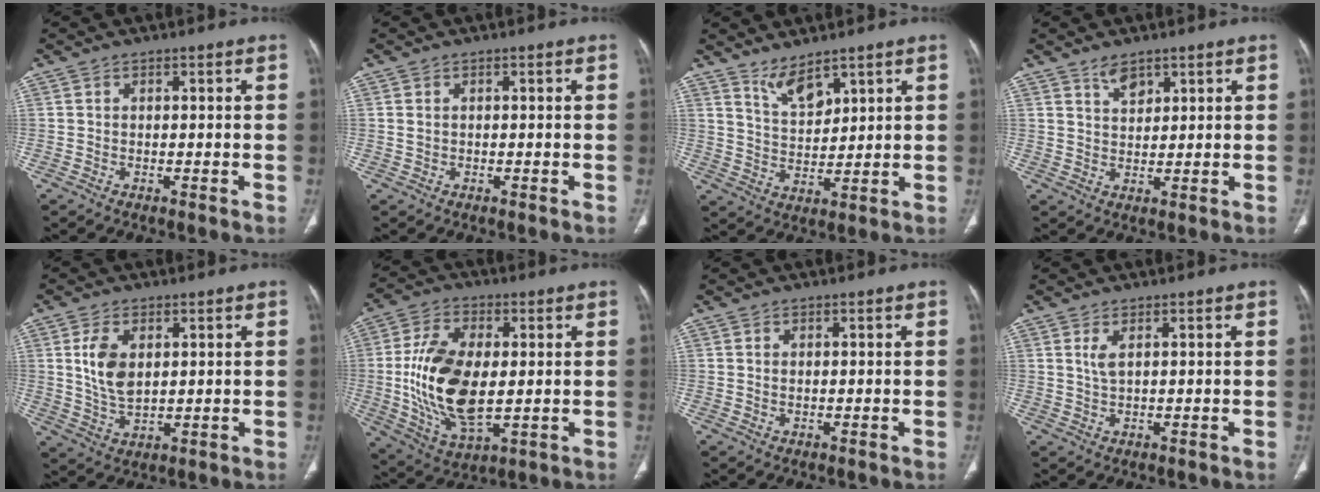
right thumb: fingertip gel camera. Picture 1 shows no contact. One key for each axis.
{"total": 1.2, "fx": 0.1, "fy": 0.9, "fz": 0.8, "tx": -0.019, "ty": 0.002, "tz": 0.007}
{"total": 5.7, "fx": 4.4, "fy": 2.0, "fz": 3.0, "tx": -0.043, "ty": -0.038, "tz": 0.092}
{"total": 3.2, "fx": 2.3, "fy": 1.7, "fz": 1.3, "tx": -0.011, "ty": -0.019, "tz": 0.045}
{"total": 7.9, "fx": 1.9, "fy": 4.5, "fz": 6.2, "tx": -0.112, "ty": -0.013, "tz": 0.045}
{"total": 17.4, "fx": 0.2, "fy": 9.2, "fz": 14.7, "tx": -0.283, "ty": -0.011, "tz": 0.012}
{"total": 0.8, "fx": 0.2, "fy": 0.4, "fz": 0.6, "tx": -0.012, "ty": 0.000, "tz": 0.006}
{"total": 2.3, "fx": 0.9, "fy": 0.7, "fz": 1.9, "tx": -0.047, "ty": -0.003, "tz": 0.025}